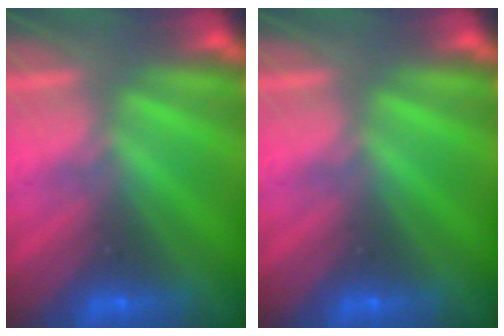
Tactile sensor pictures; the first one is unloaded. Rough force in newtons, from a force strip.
{"total": 0.0}